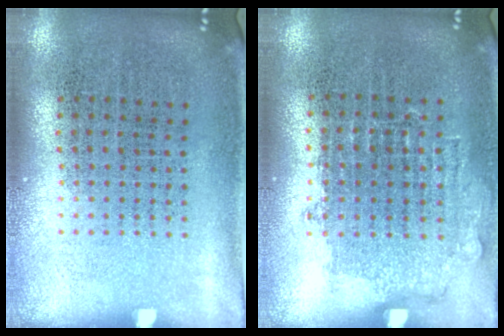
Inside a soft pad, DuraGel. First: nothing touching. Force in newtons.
{"total": 0.8, "press": 0.8, "slide": 0.3}